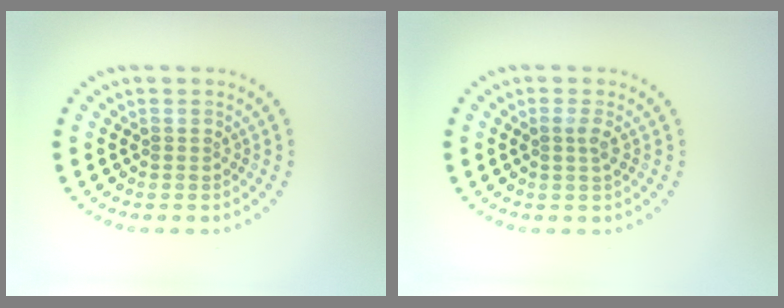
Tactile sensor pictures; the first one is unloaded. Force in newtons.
{"total": 1.1, "press": 0.8, "slide": 0.8}